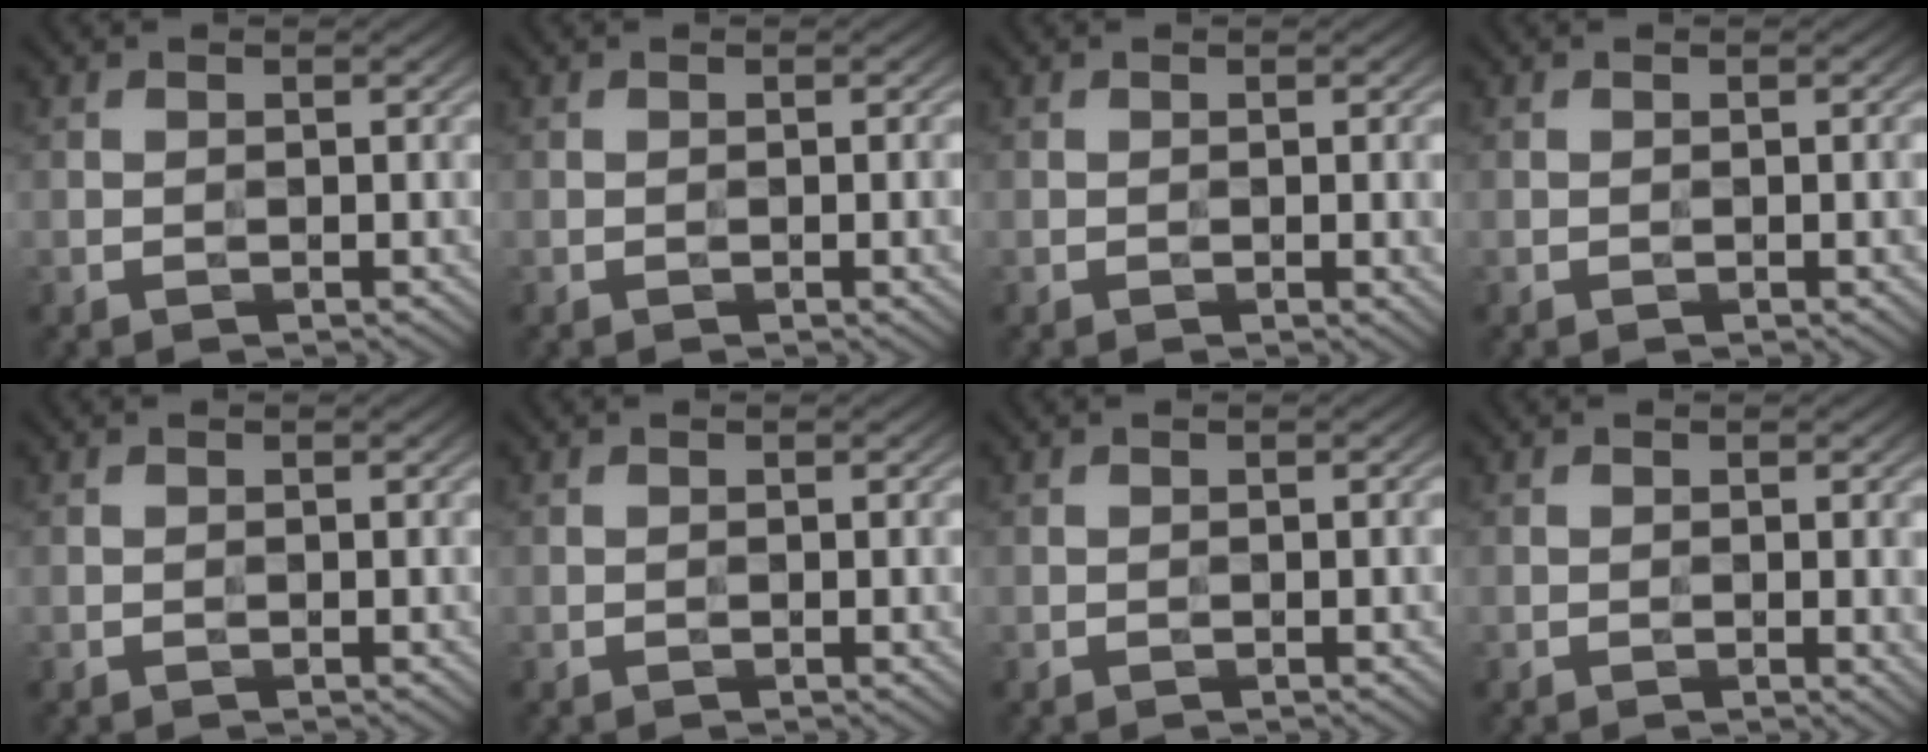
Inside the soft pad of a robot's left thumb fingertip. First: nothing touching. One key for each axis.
{"total": 1.8, "fx": -0.3, "fy": 0.3, "fz": 1.8, "tx": -0.025, "ty": 0.000, "tz": -0.004}
{"total": 2.4, "fx": -0.2, "fy": 0.5, "fz": 2.3, "tx": -0.031, "ty": -0.001, "tz": -0.003}
{"total": 1.4, "fx": -0.1, "fy": 0.2, "fz": 1.4, "tx": -0.020, "ty": -0.001, "tz": -0.002}
{"total": 0.0}
{"total": 0.8, "fx": -0.1, "fy": 0.1, "fz": 0.7, "tx": -0.011, "ty": -0.002, "tz": -0.001}
{"total": 1.0, "fx": -0.1, "fy": 0.1, "fz": 1.0, "tx": -0.015, "ty": 0.000, "tz": -0.002}
{"total": 1.9, "fx": -0.1, "fy": 0.3, "fz": 1.9, "tx": -0.027, "ty": -0.003, "tz": -0.003}